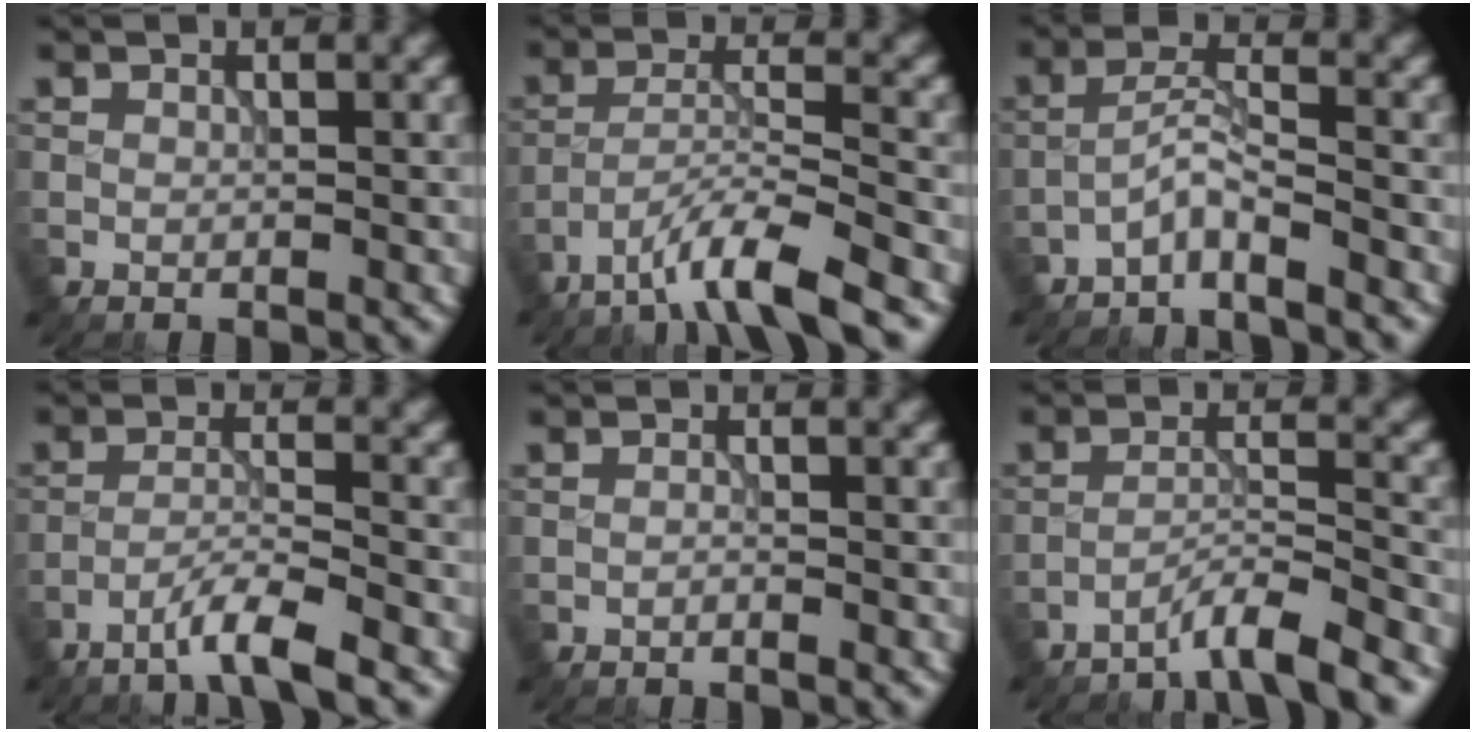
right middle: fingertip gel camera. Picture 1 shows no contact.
{"total": 6.4, "force": [-4.7, 0.6, 4.3], "torque": [-0.069, 0.002, -0.091]}
{"total": 2.7, "force": [-2.3, 0.0, 1.5], "torque": [-0.030, 0.011, -0.054]}
{"total": 4.1, "force": [-2.9, 0.2, 2.9], "torque": [-0.047, 0.006, -0.065]}
{"total": 0.6, "force": [-0.5, 0.0, 0.3], "torque": [-0.004, 0.001, -0.011]}
{"total": 4.3, "force": [-3.6, 0.2, 2.4], "torque": [-0.030, 0.011, -0.075]}